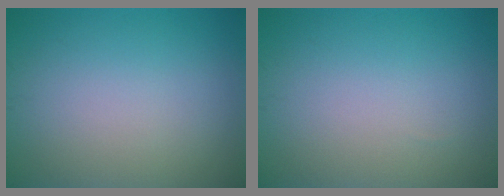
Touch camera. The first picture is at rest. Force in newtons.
{"total": 0.0}